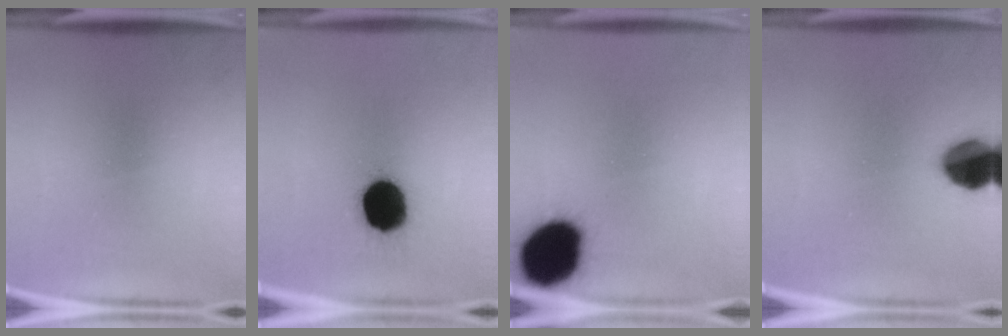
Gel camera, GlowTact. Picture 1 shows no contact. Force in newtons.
{"total": 15.7}
{"total": 19.0}
{"total": 12.5}